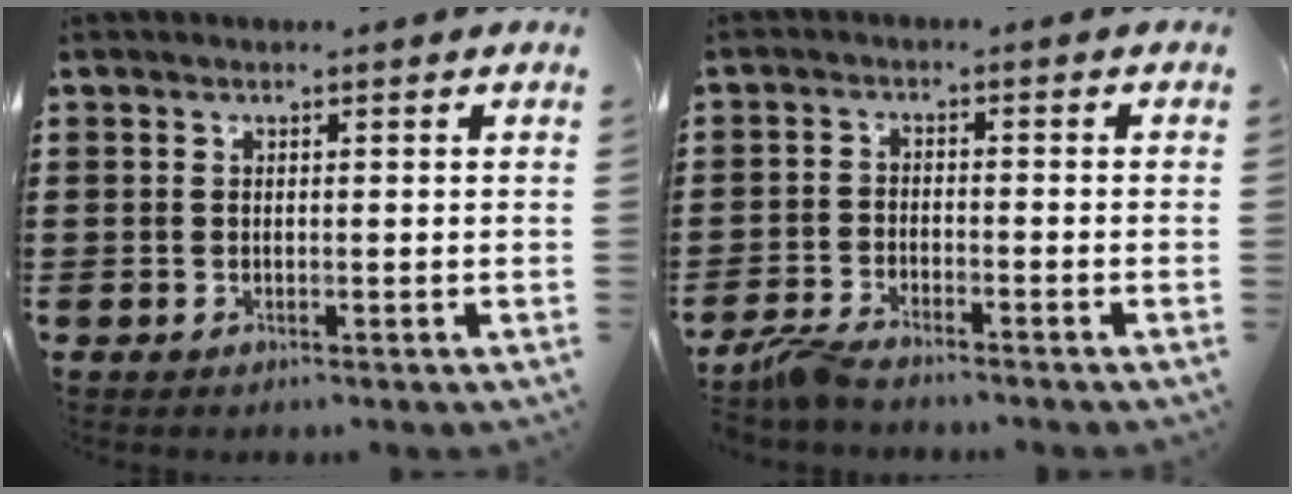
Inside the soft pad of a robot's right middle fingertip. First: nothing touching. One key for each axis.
{"total": 3.5, "fx": -3.2, "fy": 0.4, "fz": 1.5, "tx": -0.054, "ty": -0.005, "tz": -0.071}